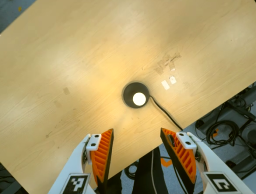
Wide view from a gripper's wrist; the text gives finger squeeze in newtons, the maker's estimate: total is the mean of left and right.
{"total": 0.0}